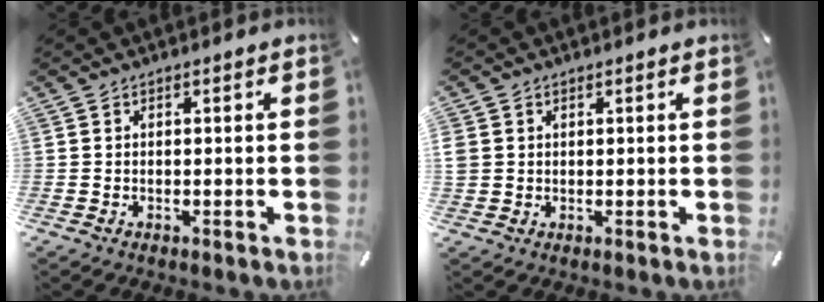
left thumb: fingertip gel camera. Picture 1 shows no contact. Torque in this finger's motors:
{"motor_torque": [0.76, 0.91, 0.20, -0.26, 0.00]}